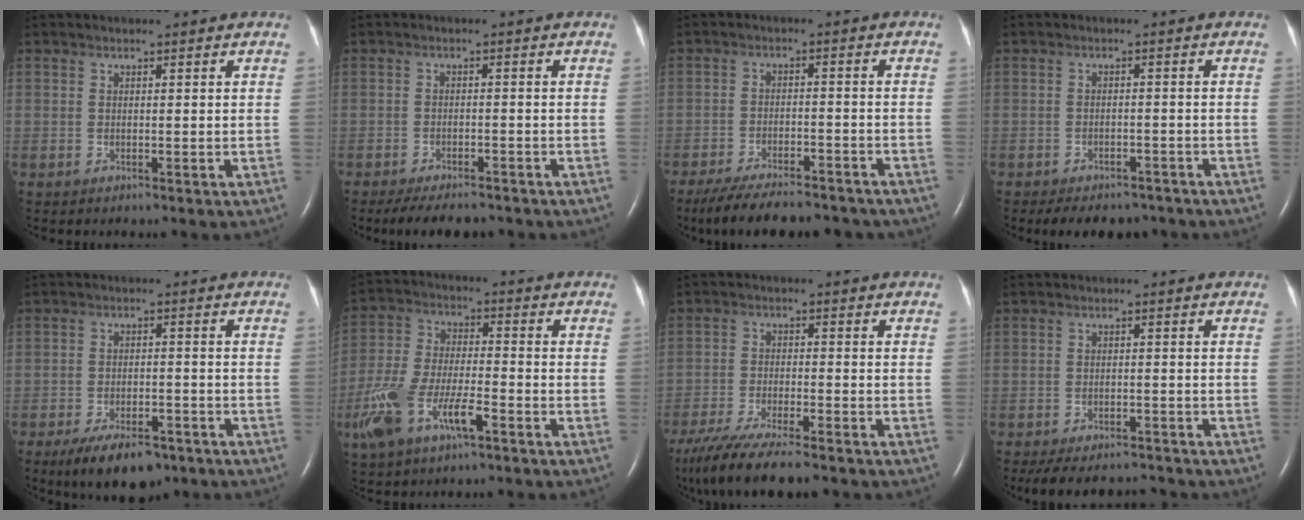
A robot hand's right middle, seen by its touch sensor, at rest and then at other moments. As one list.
[{"total": 7.6, "force": [-6.5, 2.3, 3.2], "torque": [-0.046, -0.008, -0.094]}, {"total": 15.0, "force": [-12.9, 3.8, 6.6], "torque": [-0.128, -0.011, -0.185]}, {"total": 8.5, "force": [-7.0, 3.9, 2.9], "torque": [-0.038, 0.001, -0.088]}, {"total": 9.0, "force": [-6.4, 3.7, 5.2], "torque": [-0.090, -0.007, -0.101]}, {"total": 11.5, "force": [-5.5, 3.9, 9.3], "torque": [-0.206, 0.001, -0.100]}, {"total": 12.4, "force": [-10.1, 1.6, 7.0], "torque": [-0.127, -0.033, -0.167]}, {"total": 9.4, "force": [-8.4, 2.9, 2.8], "torque": [-0.052, -0.001, -0.114]}]